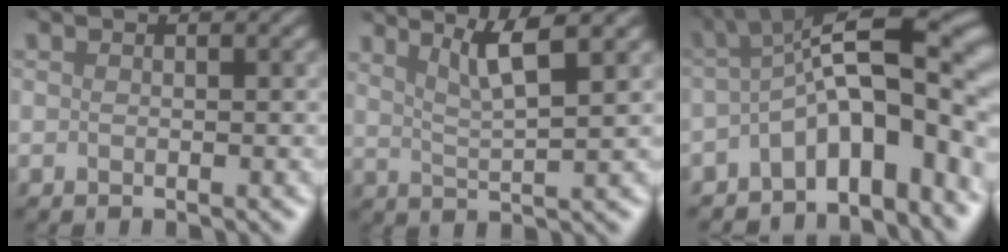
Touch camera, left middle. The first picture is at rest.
{"total": 3.8, "force": [3.0, 0.0, 2.3], "torque": [-0.041, 0.002, 0.055]}
{"total": 10.5, "force": [-2.7, 3.8, 9.4], "torque": [-0.139, 0.021, -0.051]}